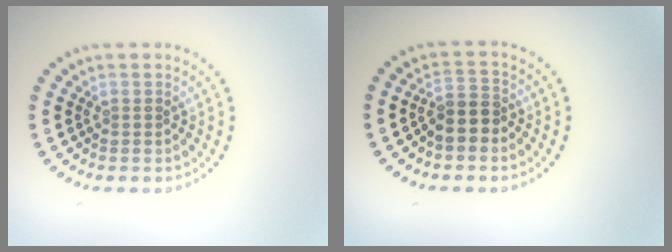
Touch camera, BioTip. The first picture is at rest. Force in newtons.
{"total": 2.6, "press": 2.3, "slide": 1.3}